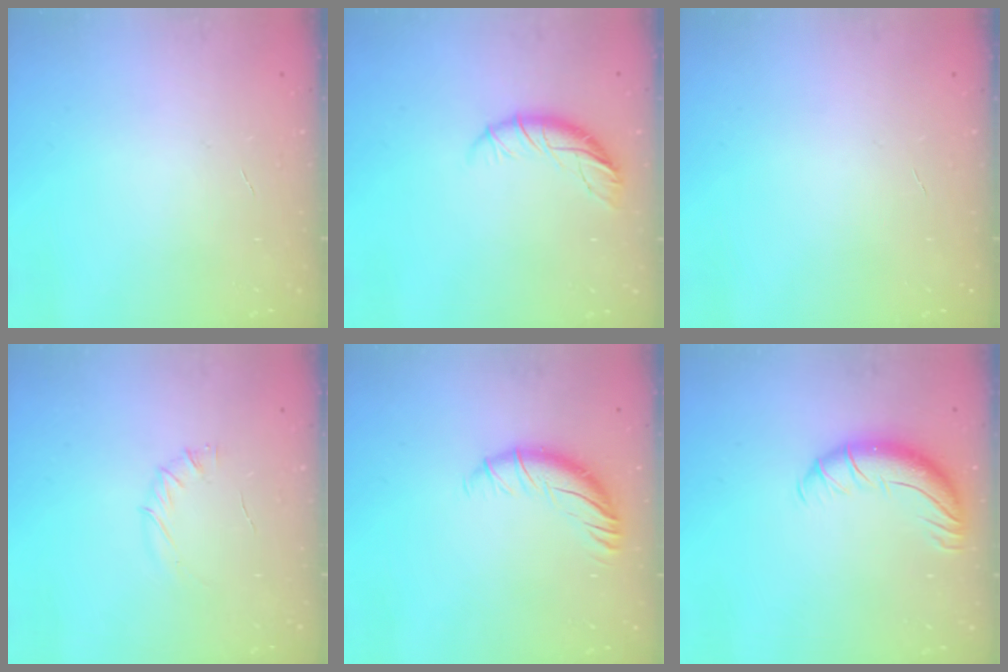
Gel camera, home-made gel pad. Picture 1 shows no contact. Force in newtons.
{"total": 8.6, "press": 8.4, "slide": 1.6}
{"total": 0.0}
{"total": 5.2, "press": 5.1, "slide": 1.1}
{"total": 9.6, "press": 9.5, "slide": 1.1}
{"total": 10.1, "press": 9.8, "slide": 2.2}